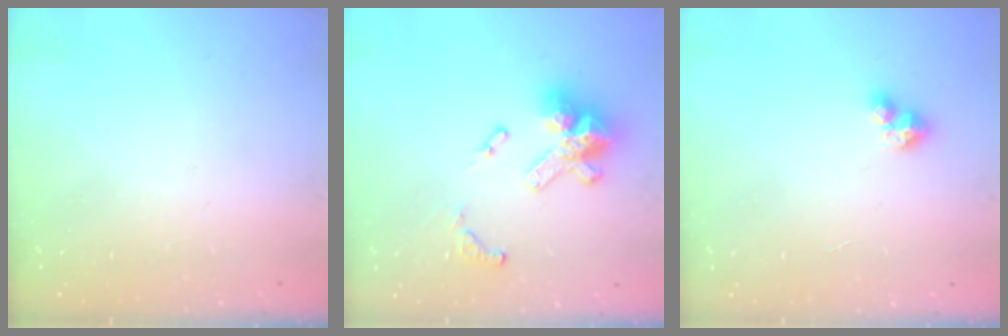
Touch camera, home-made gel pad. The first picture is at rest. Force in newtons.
{"total": 17.5, "press": 17.4, "slide": 1.7}
{"total": 3.0, "press": 3.0, "slide": 0.3}